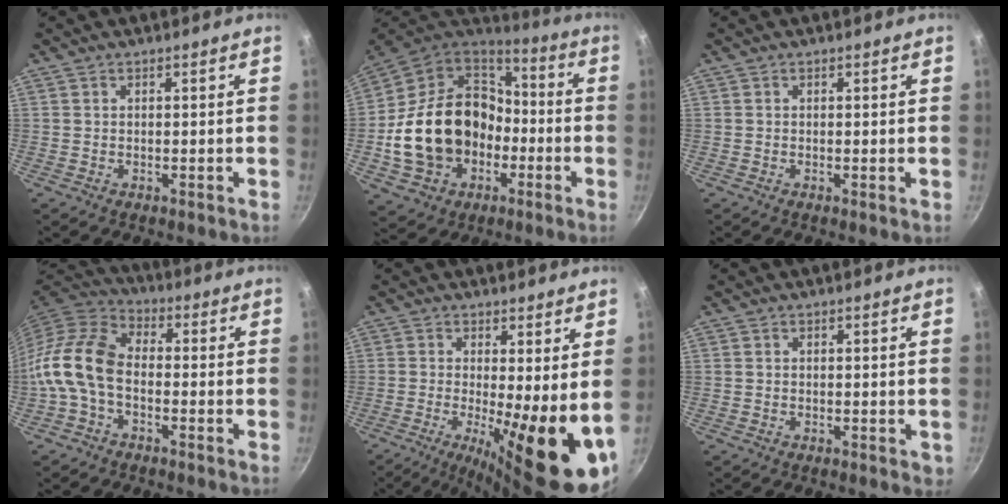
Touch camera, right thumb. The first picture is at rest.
{"total": 23.9, "force": [-4.4, 18.7, 14.3], "torque": [-0.236, 0.059, -0.054]}
{"total": 0.0}
{"total": 12.0, "force": [-2.5, 7.5, 9.0], "torque": [-0.171, 0.041, -0.071]}
{"total": 15.7, "force": [-1.9, 4.1, 15.0], "torque": [-0.201, -0.021, -0.023]}
{"total": 1.0, "force": [0.0, 0.8, 0.6], "torque": [-0.004, 0.001, 0.000]}